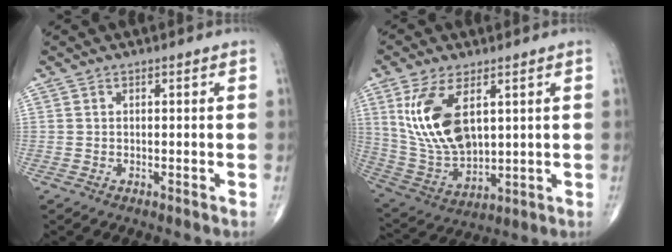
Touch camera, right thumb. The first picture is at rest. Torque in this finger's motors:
{"motor_torque": [-0.71, 1.37, 1.06, 0.50, 0.44]}